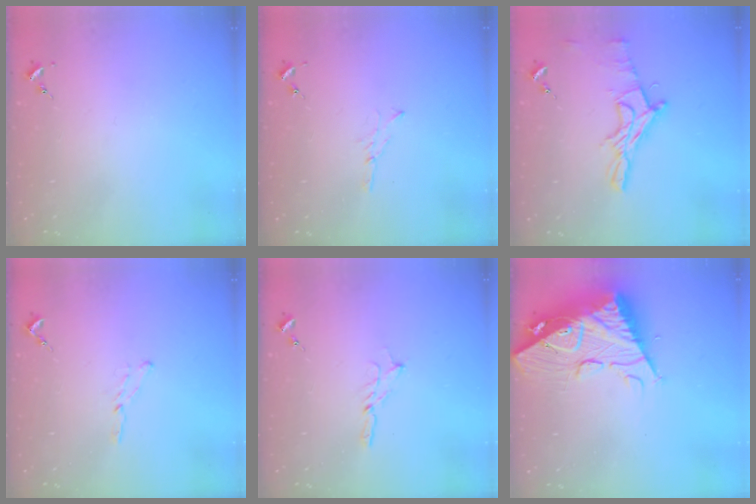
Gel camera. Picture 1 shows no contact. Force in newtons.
{"total": 2.8, "press": 2.8, "slide": 0.3}
{"total": 11.8, "press": 11.7, "slide": 1.0}
{"total": 3.6, "press": 3.6, "slide": 0.3}
{"total": 3.1, "press": 3.1, "slide": 0.2}
{"total": 21.1, "press": 21.0, "slide": 2.0}